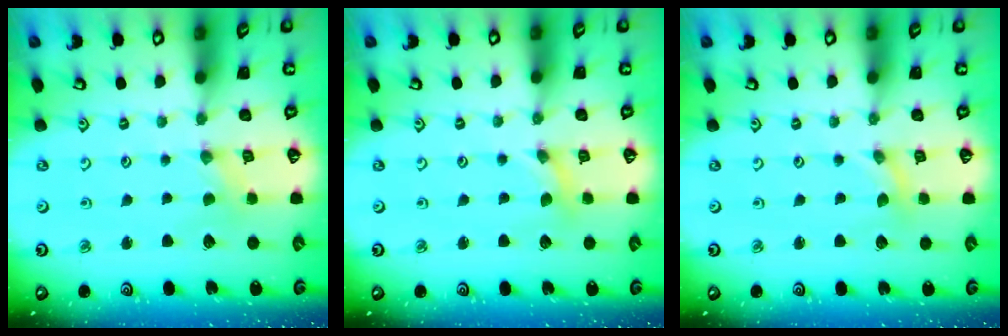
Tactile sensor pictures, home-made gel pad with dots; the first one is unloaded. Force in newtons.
{"total": 0.8, "press": 0.8, "slide": 0.1}
{"total": 0.0}